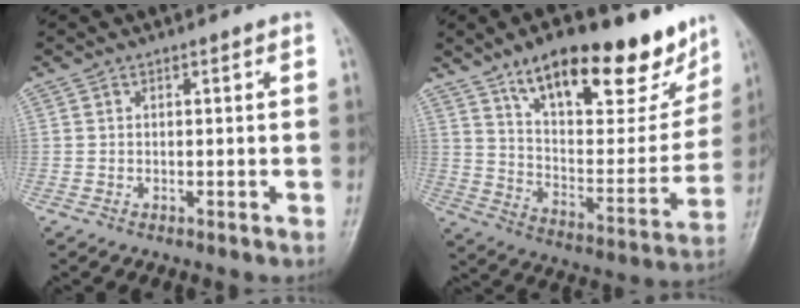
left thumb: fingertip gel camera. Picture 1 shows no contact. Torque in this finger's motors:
{"motor_torque": [0.80, 0.79, 1.48, -1.30, 0.34]}